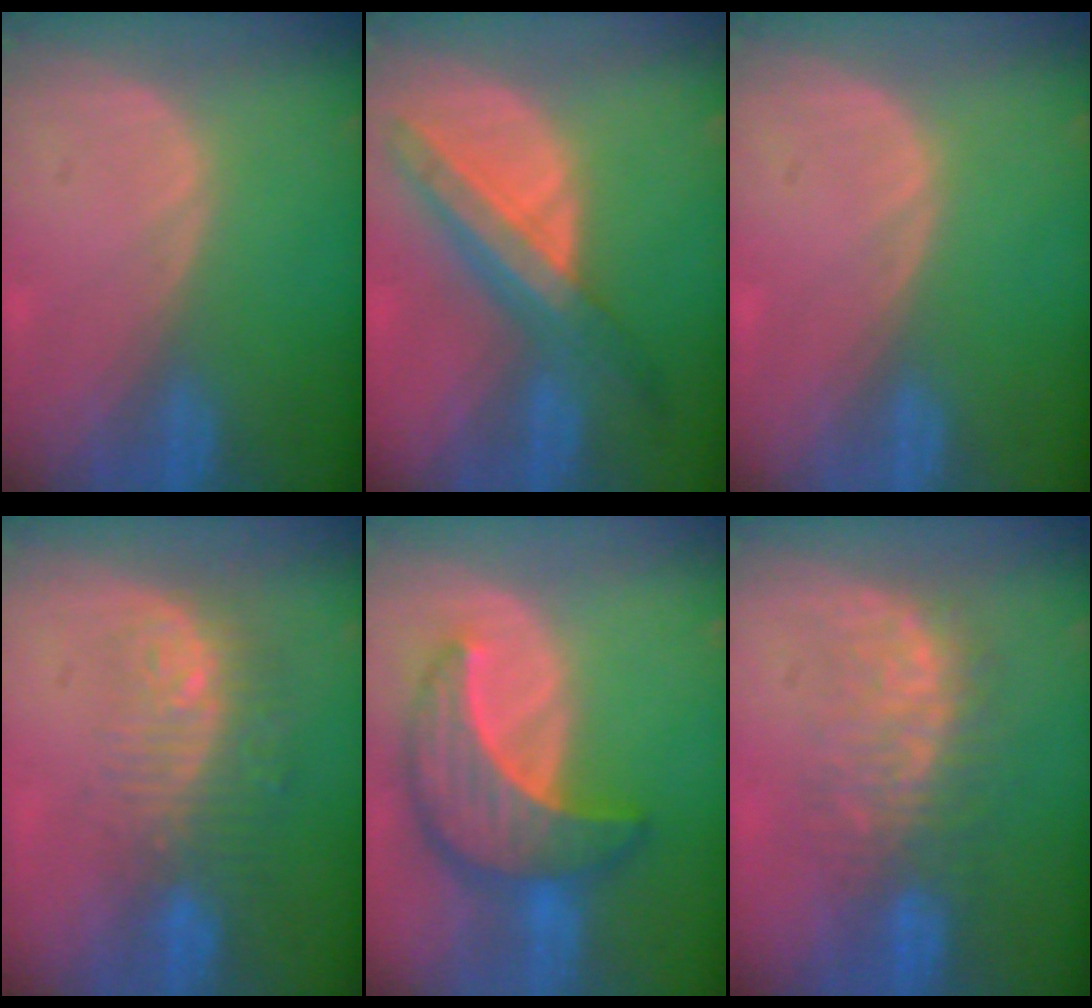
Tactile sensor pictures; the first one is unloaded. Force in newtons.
{"total": 8.6, "press": 7.6, "slide": 4.1}
{"total": 0.0}
{"total": 9.9, "press": 8.1, "slide": 5.7}
{"total": 9.9, "press": 9.8, "slide": 0.6}
{"total": 7.8, "press": 7.7, "slide": 1.3}